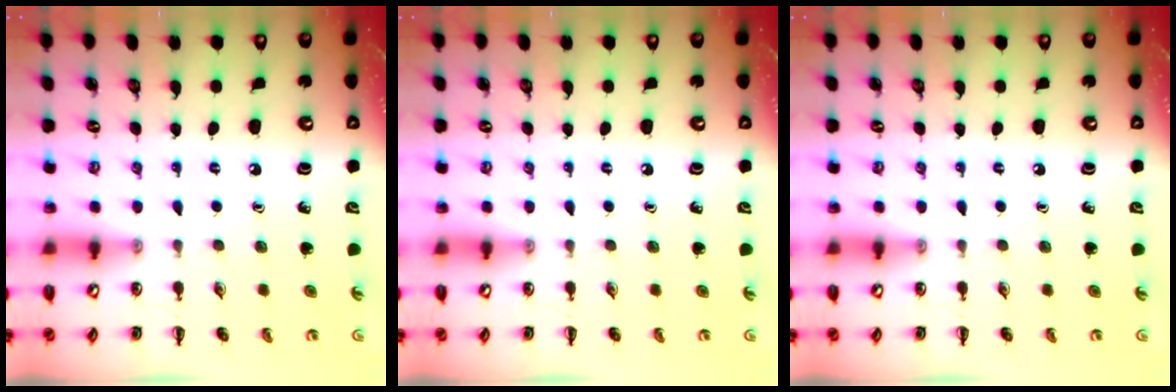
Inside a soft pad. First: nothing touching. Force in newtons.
{"total": 0.0}
{"total": 0.0}